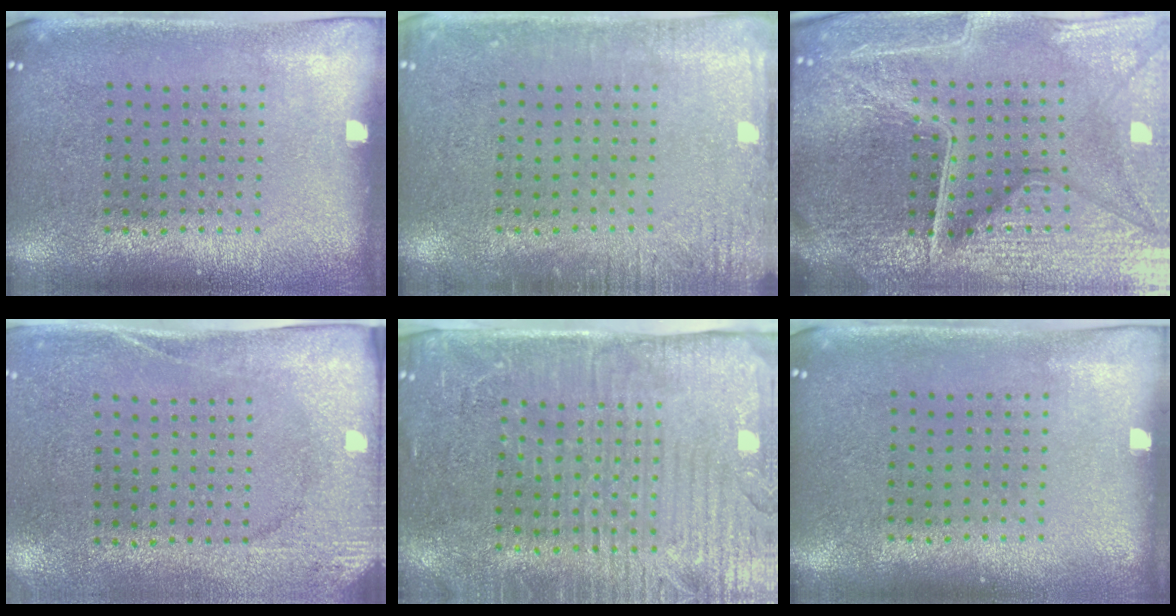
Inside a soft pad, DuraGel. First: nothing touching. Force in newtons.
{"total": 2.3, "press": 2.2, "slide": 0.3}
{"total": 7.0, "press": 6.1, "slide": 3.4}
{"total": 2.6, "press": 2.0, "slide": 1.6}
{"total": 4.2, "press": 3.7, "slide": 2.0}
{"total": 0.0}